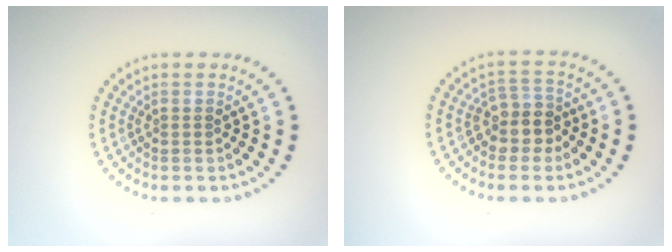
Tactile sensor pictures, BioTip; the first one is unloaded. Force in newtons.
{"total": 2.9, "press": 2.4, "slide": 1.5}